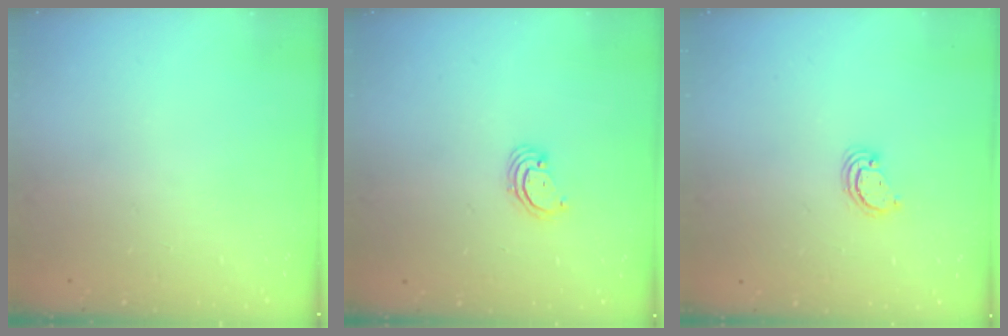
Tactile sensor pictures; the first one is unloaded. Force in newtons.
{"total": 2.5, "press": 2.5, "slide": 0.2}
{"total": 2.6, "press": 2.6, "slide": 0.3}